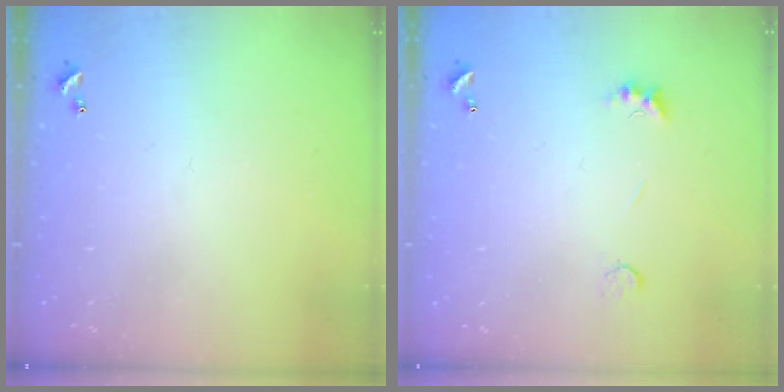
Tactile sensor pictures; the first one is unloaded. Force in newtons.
{"total": 1.8, "press": 1.7, "slide": 0.4}